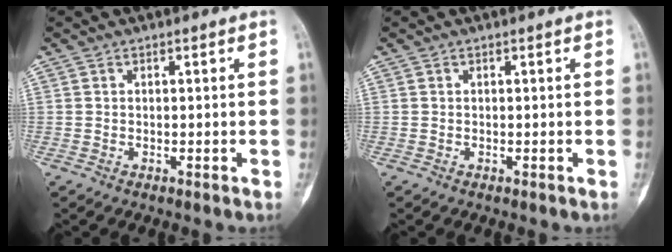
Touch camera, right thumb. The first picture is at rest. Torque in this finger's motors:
{"motor_torque": [-0.02, -0.02, 0.02, -0.02, 0.00]}